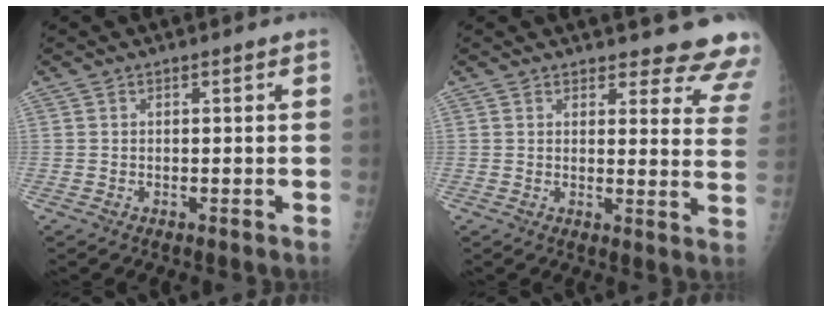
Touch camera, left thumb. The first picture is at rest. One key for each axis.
{"total": 13.7, "fx": 13.1, "fy": 3.2, "fz": 2.6, "tx": 0.024, "ty": -0.112, "tz": 0.119}